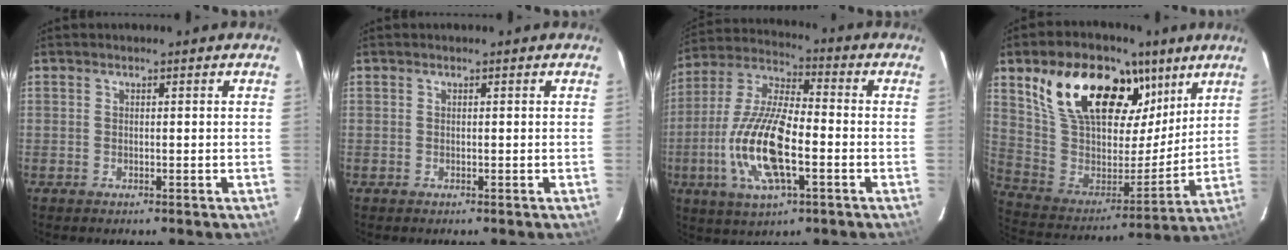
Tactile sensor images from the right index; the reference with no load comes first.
{"total": 0.0}
{"total": 16.4, "force": [-4.6, 5.5, 14.7], "torque": [-0.308, -0.006, -0.091]}
{"total": 27.2, "force": [14.4, 14.8, 17.8], "torque": [-0.339, 0.051, 0.268]}